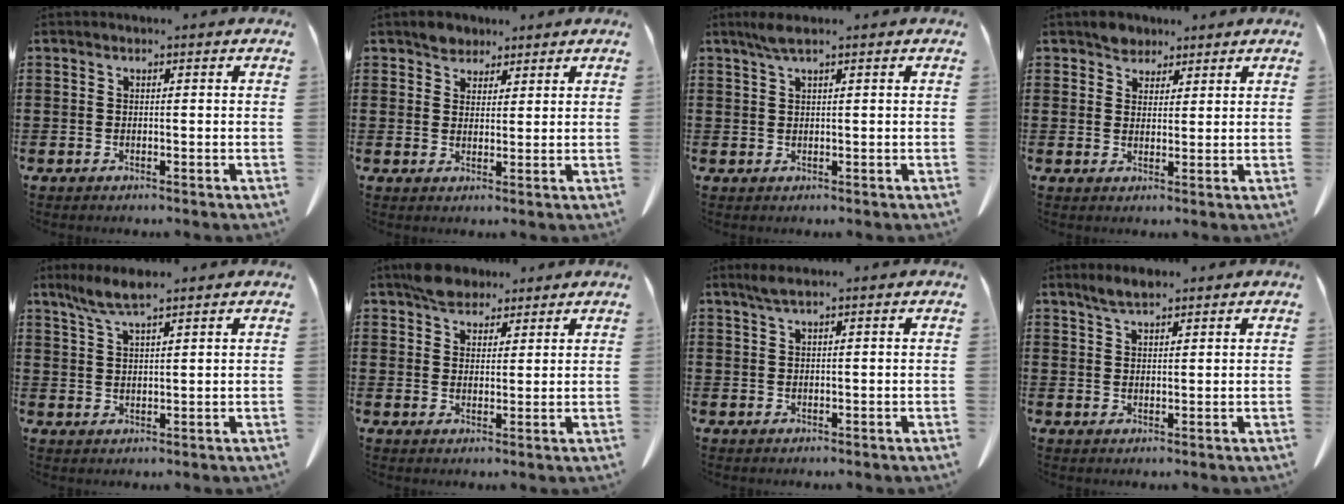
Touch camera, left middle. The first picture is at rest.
{"total": 3.1, "force": [2.7, 1.4, 0.1], "torque": [-0.002, 0.004, 0.052]}
{"total": 2.1, "force": [1.4, -0.1, 1.6], "torque": [-0.033, 0.003, 0.026]}
{"total": 3.1, "force": [2.8, 1.4, 0.1], "torque": [-0.002, 0.003, 0.054]}
{"total": 5.0, "force": [3.6, 0.4, 3.4], "torque": [-0.072, -0.001, 0.066]}
{"total": 5.1, "force": [4.4, 2.2, 1.4], "torque": [-0.031, 0.000, 0.084]}
{"total": 1.7, "force": [1.2, -0.2, 1.2], "torque": [-0.024, 0.001, 0.022]}
{"total": 3.1, "force": [2.6, 0.5, 1.6], "torque": [-0.034, 0.005, 0.048]}